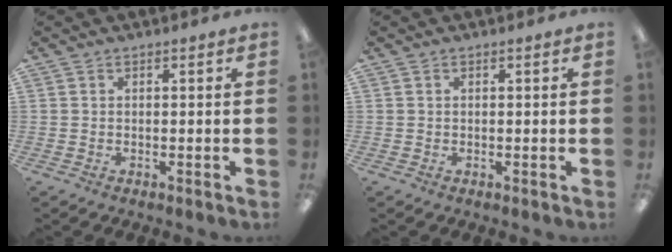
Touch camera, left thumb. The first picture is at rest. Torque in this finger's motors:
{"motor_torque": [-0.06, -0.01, -0.17, -0.08, 0.00]}